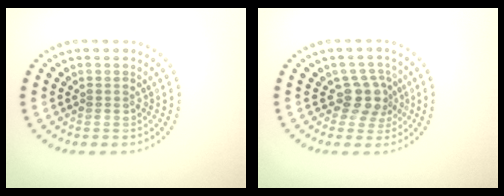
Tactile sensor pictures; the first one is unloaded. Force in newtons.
{"total": 2.8, "press": 2.1, "slide": 1.8}